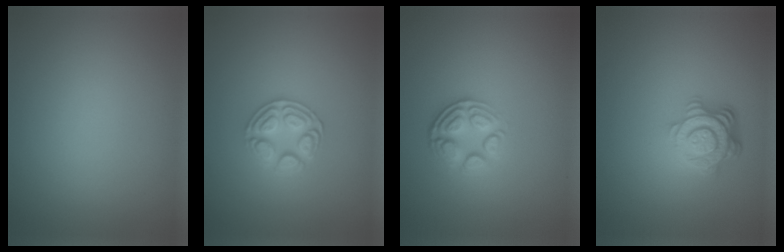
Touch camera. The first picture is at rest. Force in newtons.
{"total": 3.0, "press": 2.8, "slide": 1.1}
{"total": 4.0, "press": 2.8, "slide": 2.8}
{"total": 4.6, "press": 3.4, "slide": 3.2}